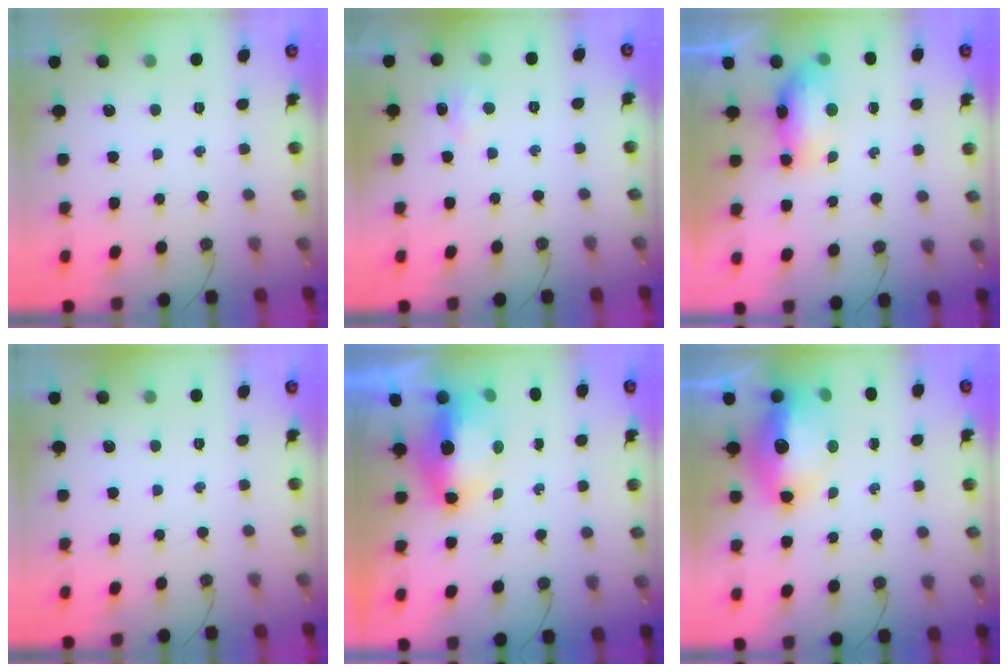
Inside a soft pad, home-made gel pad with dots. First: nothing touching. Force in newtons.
{"total": 5.1, "press": 5.0, "slide": 1.0}
{"total": 13.9, "press": 9.1, "slide": 10.5}
{"total": 0.0}
{"total": 8.5, "press": 8.4, "slide": 1.4}
{"total": 14.6, "press": 14.5, "slide": 1.3}